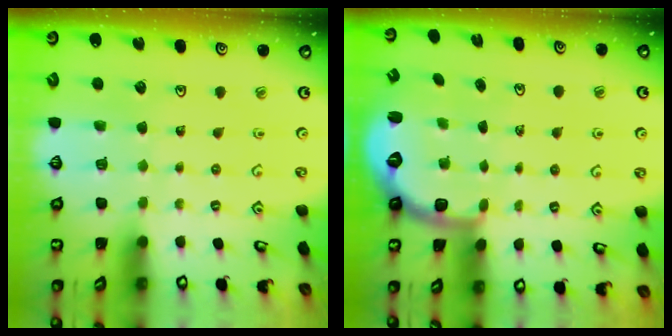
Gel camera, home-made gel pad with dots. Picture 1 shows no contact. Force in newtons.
{"total": 2.6, "press": 1.5, "slide": 2.2}